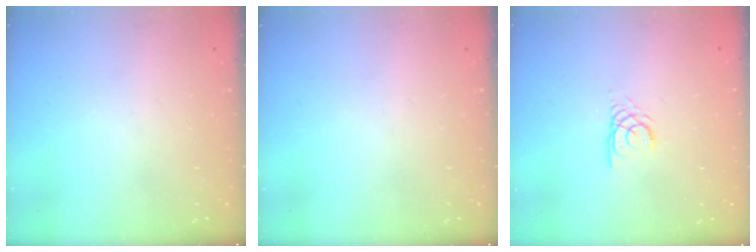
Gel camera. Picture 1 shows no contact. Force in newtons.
{"total": 0.0}
{"total": 2.2, "press": 2.2, "slide": 0.3}